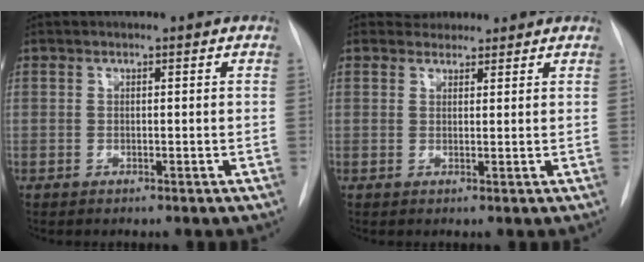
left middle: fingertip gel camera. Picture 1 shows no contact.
{"total": 2.9, "force": [2.6, 1.2, -0.1], "torque": [0.008, 0.011, 0.035]}